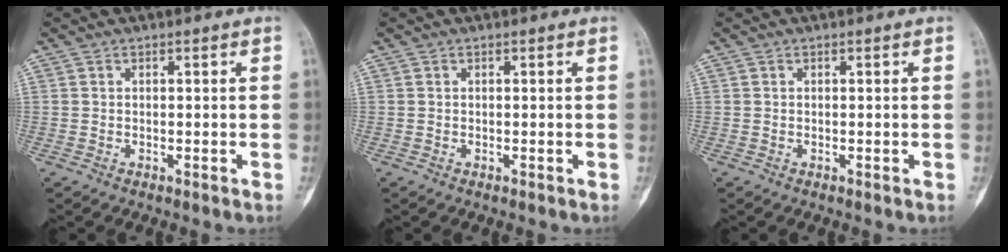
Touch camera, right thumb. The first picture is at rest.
{"total": 0.0}
{"total": 0.0}